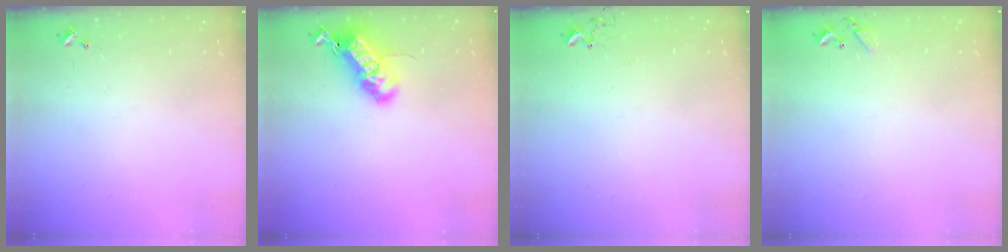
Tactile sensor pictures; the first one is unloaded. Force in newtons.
{"total": 21.0, "press": 21.0, "slide": 0.4}
{"total": 5.1, "press": 5.1, "slide": 0.3}
{"total": 5.5, "press": 5.5, "slide": 0.4}